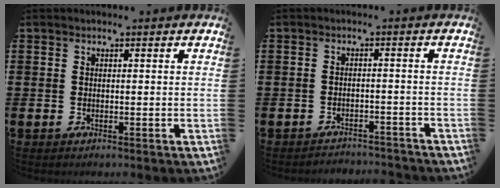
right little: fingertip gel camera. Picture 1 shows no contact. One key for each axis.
{"total": 1.9, "fx": -1.9, "fy": 0.0, "fz": -0.2, "tx": -0.003, "ty": 0.004, "tz": -0.042}